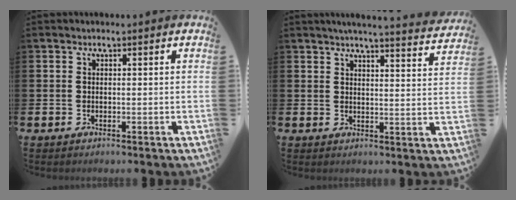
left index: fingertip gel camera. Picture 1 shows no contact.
{"total": 4.7, "force": [4.5, -0.6, 1.2], "torque": [-0.026, -0.029, 0.076]}